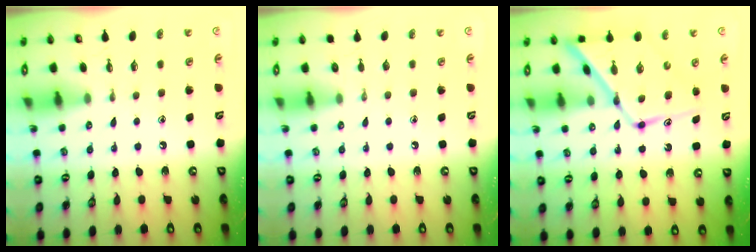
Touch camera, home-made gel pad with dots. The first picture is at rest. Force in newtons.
{"total": 0.0}
{"total": 14.6, "press": 14.6, "slide": 1.2}